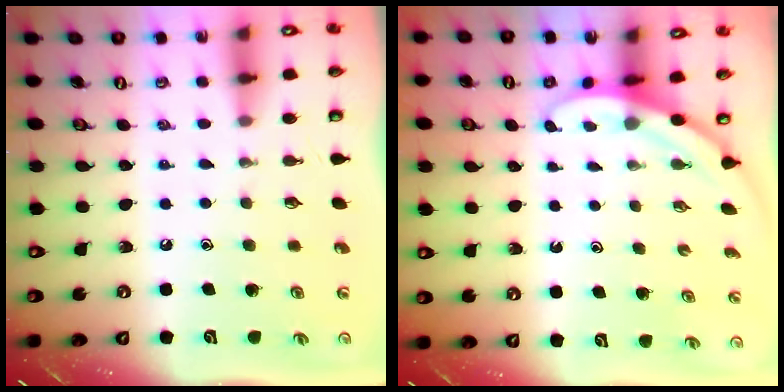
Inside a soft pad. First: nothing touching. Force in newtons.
{"total": 5.0, "press": 4.9, "slide": 0.3}